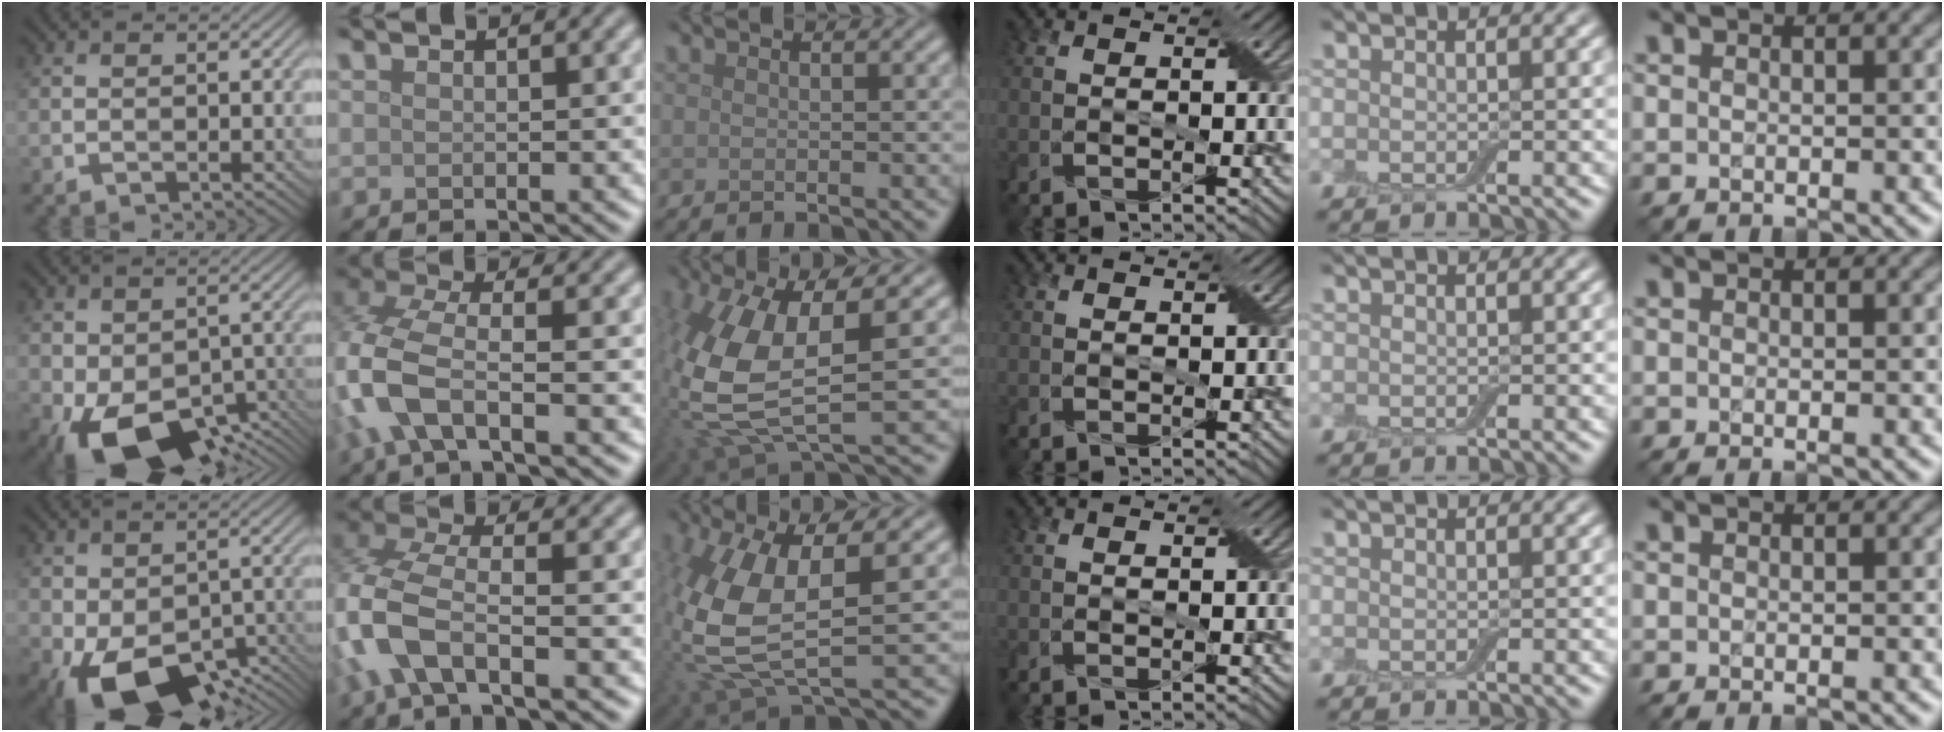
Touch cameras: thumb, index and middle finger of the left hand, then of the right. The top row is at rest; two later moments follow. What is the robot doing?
{"motion": "extract", "object": "airpods case & airpods"}